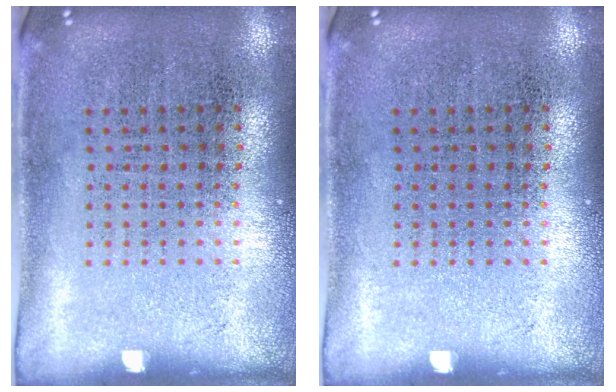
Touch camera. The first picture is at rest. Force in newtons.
{"total": 0.0}